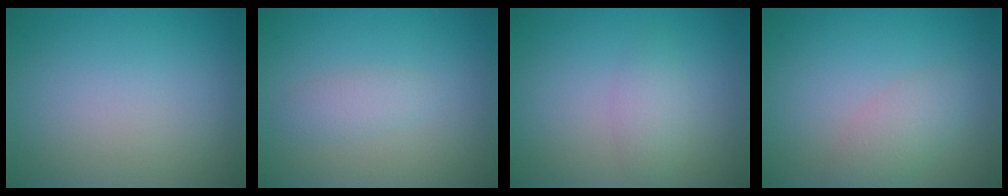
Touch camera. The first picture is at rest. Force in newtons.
{"total": 1.5, "press": 1.5, "slide": 0.0}
{"total": 1.8, "press": 1.8, "slide": 0.1}
{"total": 2.4, "press": 2.4, "slide": 0.2}